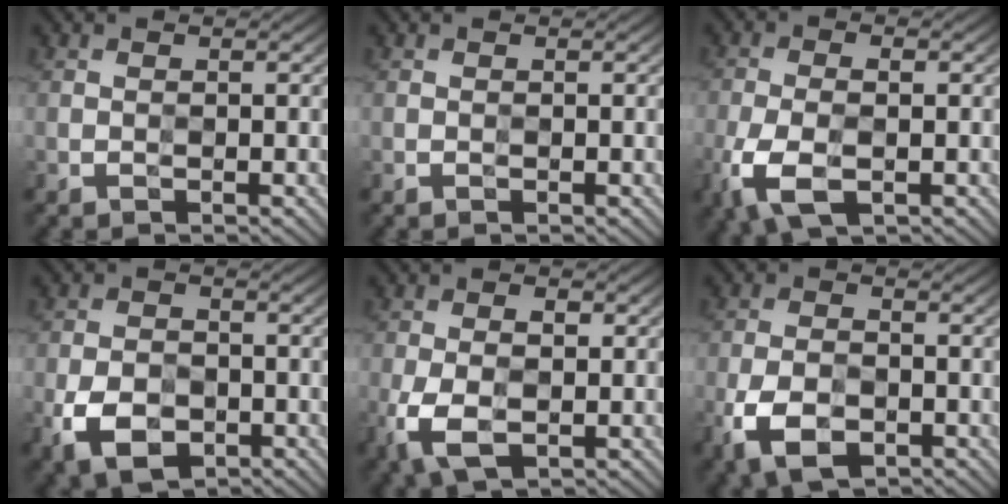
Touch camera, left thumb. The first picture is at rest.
{"total": 0.0}
{"total": 7.0, "force": [-2.6, 3.5, 5.5], "torque": [-0.133, -0.012, -0.051]}
{"total": 6.7, "force": [-2.9, 4.2, 4.3], "torque": [-0.093, -0.013, -0.056]}
{"total": 7.2, "force": [-1.8, 4.2, 5.6], "torque": [-0.125, -0.011, -0.034]}
{"total": 7.0, "force": [-3.3, 3.9, 4.8], "torque": [-0.107, -0.013, -0.066]}